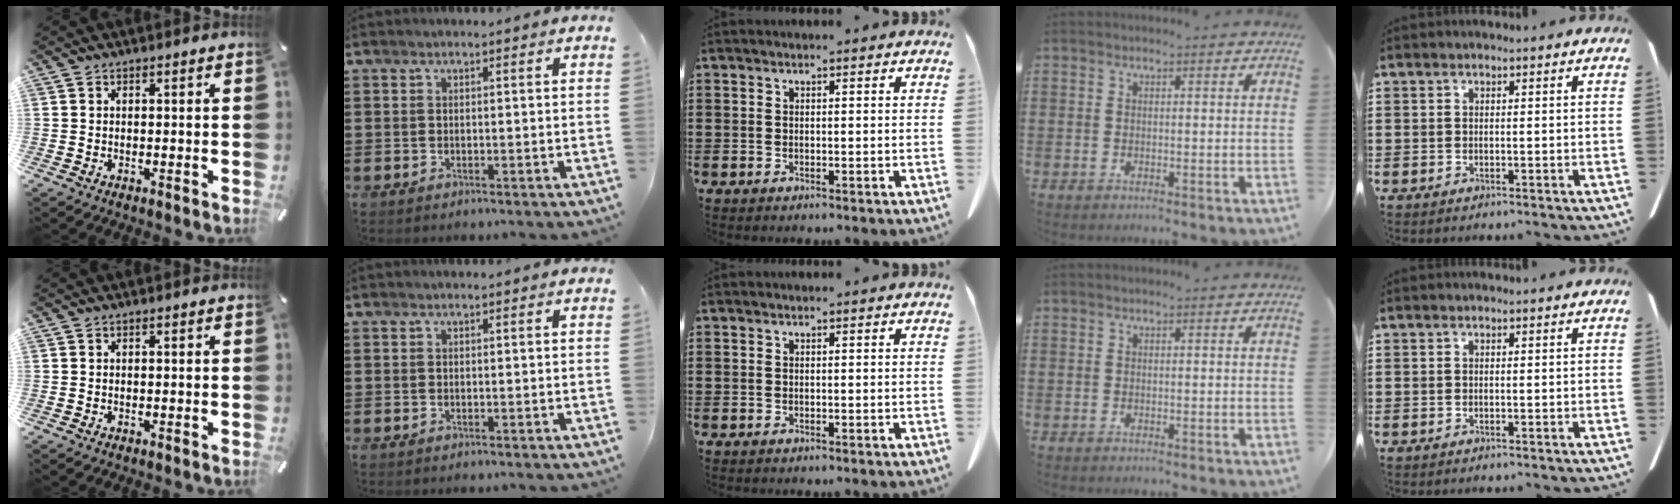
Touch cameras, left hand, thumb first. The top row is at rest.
{}